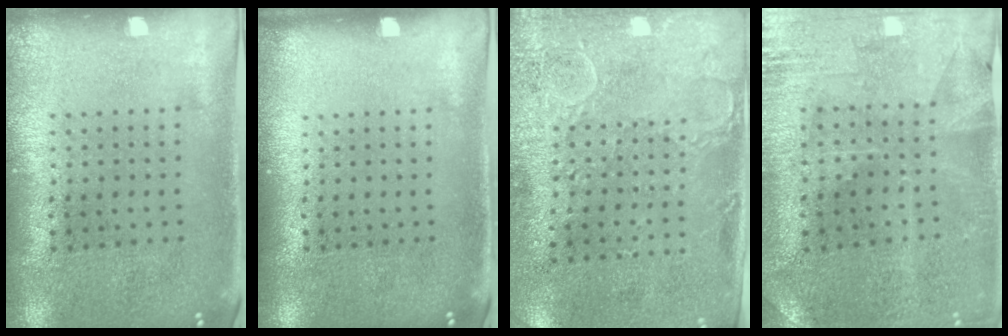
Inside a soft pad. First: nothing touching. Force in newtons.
{"total": 0.0}
{"total": 3.1, "press": 2.3, "slide": 2.0}
{"total": 0.7, "press": 0.6, "slide": 0.3}